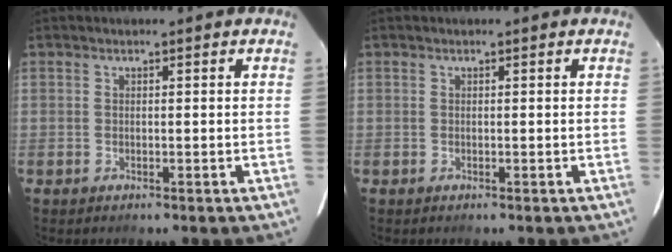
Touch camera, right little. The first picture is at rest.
{"total": 0.0}